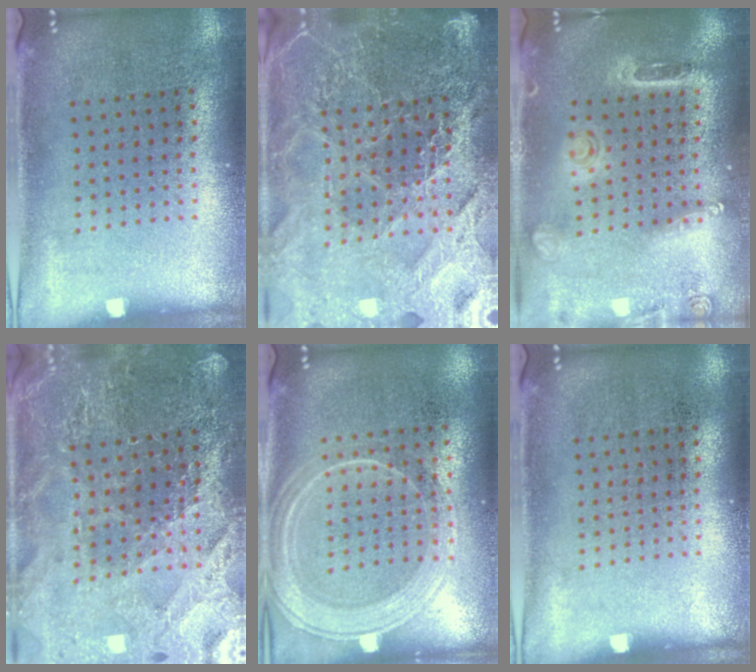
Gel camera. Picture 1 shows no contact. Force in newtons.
{"total": 5.0, "press": 4.5, "slide": 2.1}
{"total": 1.6, "press": 1.5, "slide": 0.5}
{"total": 3.2, "press": 3.2, "slide": 0.6}
{"total": 1.9, "press": 1.8, "slide": 0.5}
{"total": 0.0}